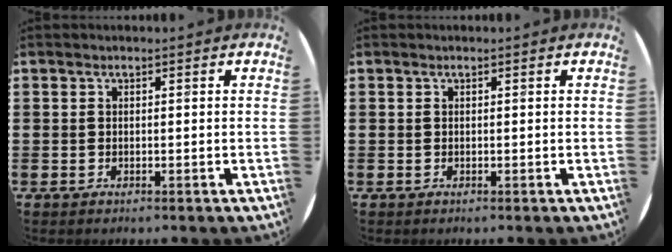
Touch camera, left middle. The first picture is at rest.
{"total": 0.0}